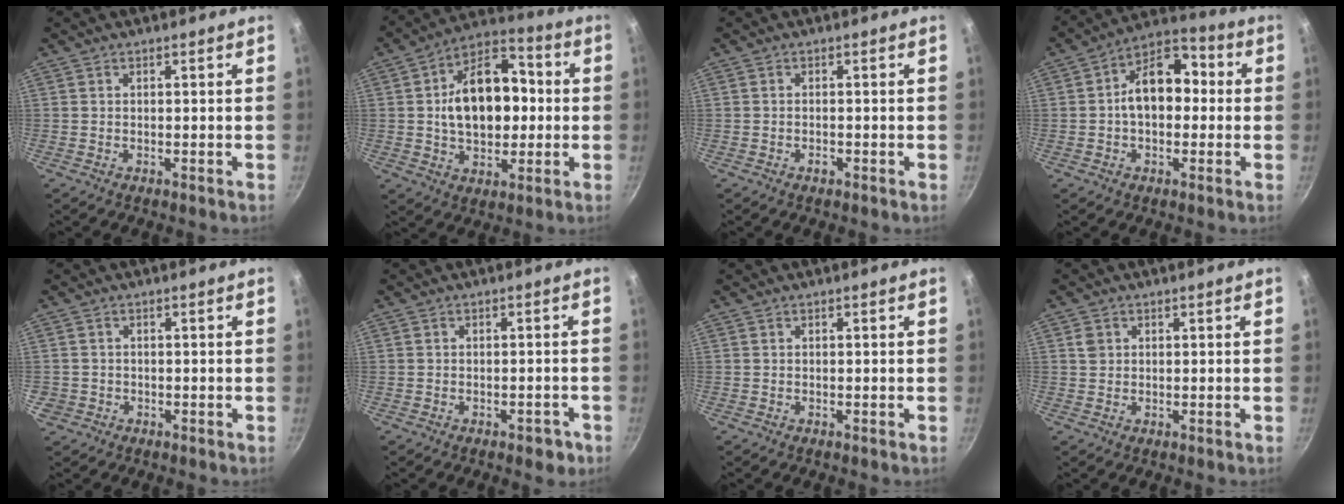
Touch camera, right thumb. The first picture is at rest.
{"total": 17.8, "force": [0.7, 11.8, 13.3], "torque": [-0.173, 0.032, 0.004]}
{"total": 1.1, "force": [-0.6, 0.5, 0.7], "torque": [-0.013, 0.003, -0.011]}
{"total": 12.7, "force": [0.3, 8.7, 9.2], "torque": [-0.094, 0.044, -0.012]}
{"total": 2.1, "force": [-0.7, 2.0, 0.4], "torque": [-0.009, 0.006, -0.006]}
{"total": 3.3, "force": [-1.8, 1.8, 2.0], "torque": [-0.008, 0.024, -0.009]}
{"total": 0.0}
{"total": 1.9, "force": [0.6, 1.7, 0.6], "torque": [-0.009, 0.004, 0.011]}